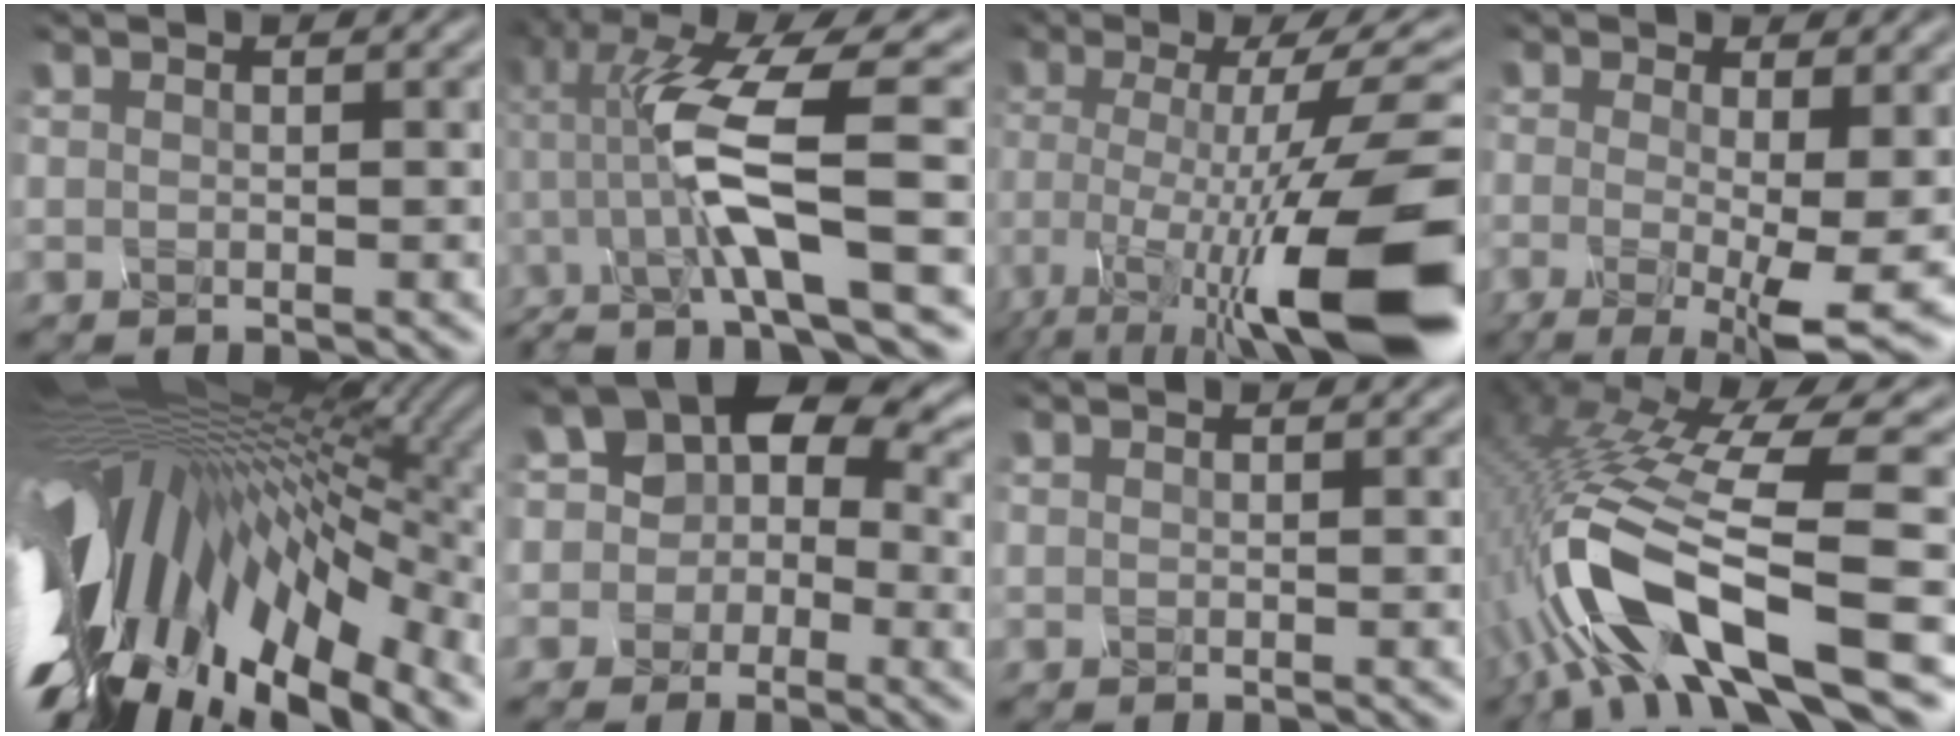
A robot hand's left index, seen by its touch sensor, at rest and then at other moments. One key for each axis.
{"total": 9.9, "fx": -2.4, "fy": 1.3, "fz": 9.5, "tx": -0.198, "ty": 0.008, "tz": -0.020}
{"total": 15.4, "fx": -6.7, "fy": 3.4, "fz": 13.4, "tx": -0.215, "ty": -0.004, "tz": -0.092}
{"total": 7.3, "fx": -1.6, "fy": 1.3, "fz": 7.0, "tx": -0.114, "ty": -0.014, "tz": -0.004}
{"total": 16.0, "fx": -3.0, "fy": 6.5, "fz": 14.2, "tx": -0.252, "ty": -0.019, "tz": -0.032}
{"total": 7.9, "fx": 0.9, "fy": 6.2, "fz": 4.8, "tx": -0.055, "ty": 0.011, "tz": 0.011}
{"total": 0.0}
{"total": 13.4, "fx": -6.0, "fy": 3.8, "fz": 11.4, "tx": -0.244, "ty": 0.005, "tz": -0.072}